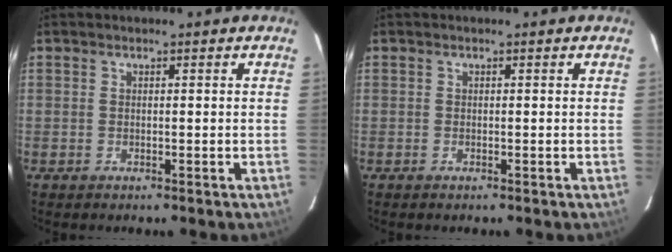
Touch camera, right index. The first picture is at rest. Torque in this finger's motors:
{"motor_torque": [-0.03, -0.02, 0.02, 0.01]}